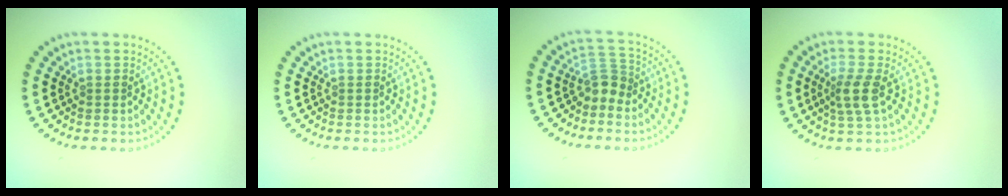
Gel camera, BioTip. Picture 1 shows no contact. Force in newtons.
{"total": 0.0}
{"total": 2.1, "press": 1.6, "slide": 1.3}
{"total": 2.5, "press": 2.1, "slide": 1.4}